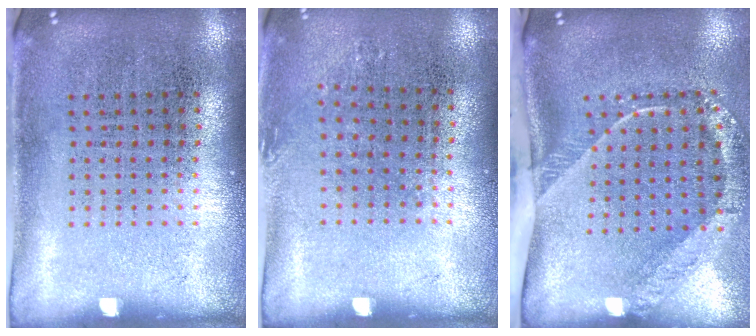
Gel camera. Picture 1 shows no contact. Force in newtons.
{"total": 0.7, "press": 0.6, "slide": 0.3}
{"total": 2.6, "press": 1.7, "slide": 2.0}